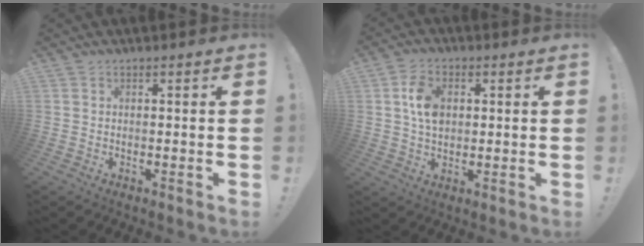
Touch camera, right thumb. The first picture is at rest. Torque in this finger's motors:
{"motor_torque": [0.17, 0.11, 0.95, 0.12, 0.06]}